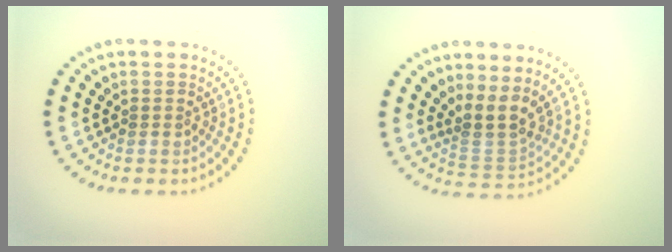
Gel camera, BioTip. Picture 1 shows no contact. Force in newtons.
{"total": 3.0, "press": 2.1, "slide": 2.1}